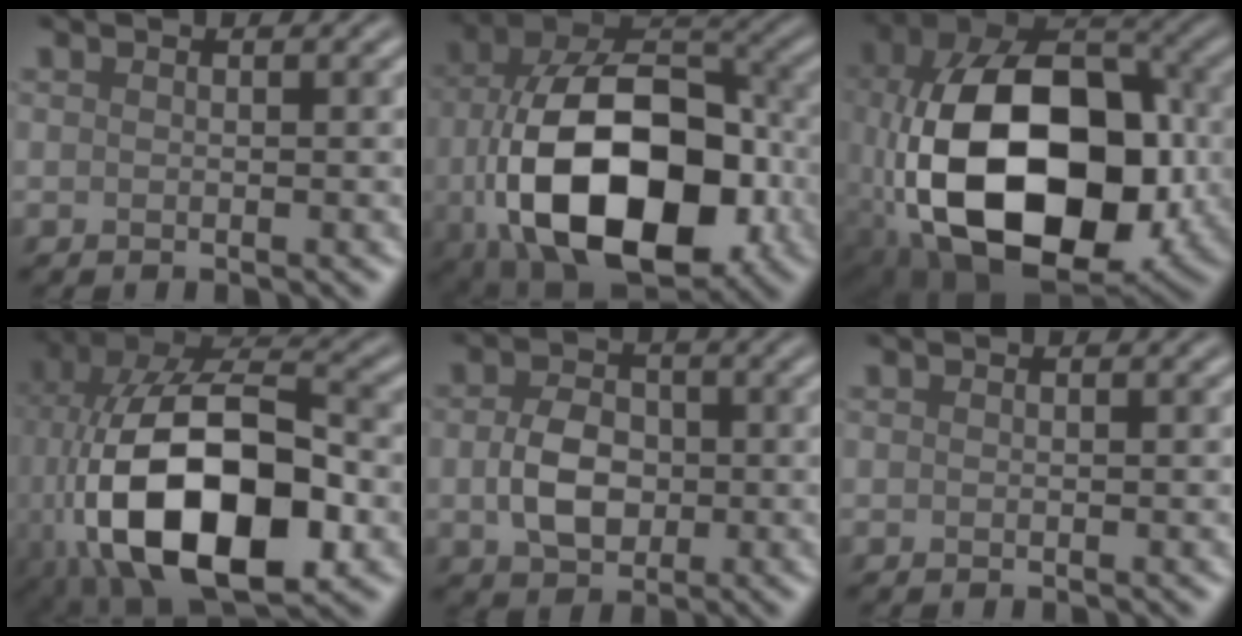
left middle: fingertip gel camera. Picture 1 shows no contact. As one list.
[{"total": 16.4, "force": [-3.8, 9.8, 12.5], "torque": [-0.211, -0.018, -0.060]}, {"total": 16.7, "force": [-3.1, 10.5, 12.6], "torque": [-0.228, -0.010, -0.055]}, {"total": 16.2, "force": [-4.1, 8.6, 13.1], "torque": [-0.241, -0.006, -0.070]}, {"total": 4.4, "force": [-0.3, 3.3, 2.9], "torque": [-0.061, 0.000, -0.008]}, {"total": 0.0}]